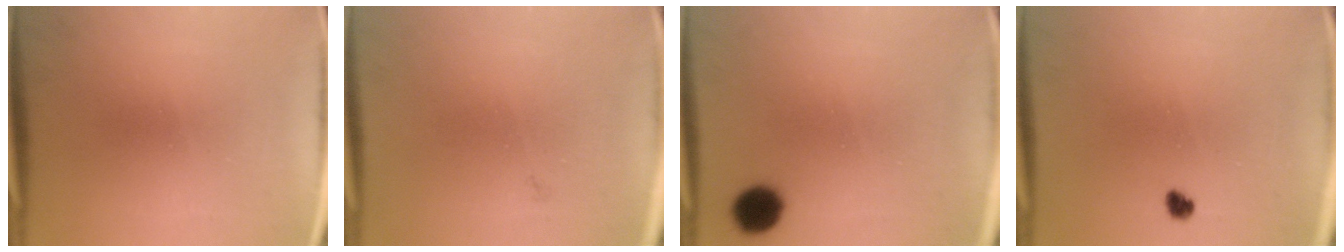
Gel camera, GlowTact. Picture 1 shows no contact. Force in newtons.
{"total": 0.7}
{"total": 6.9}
{"total": 1.7}